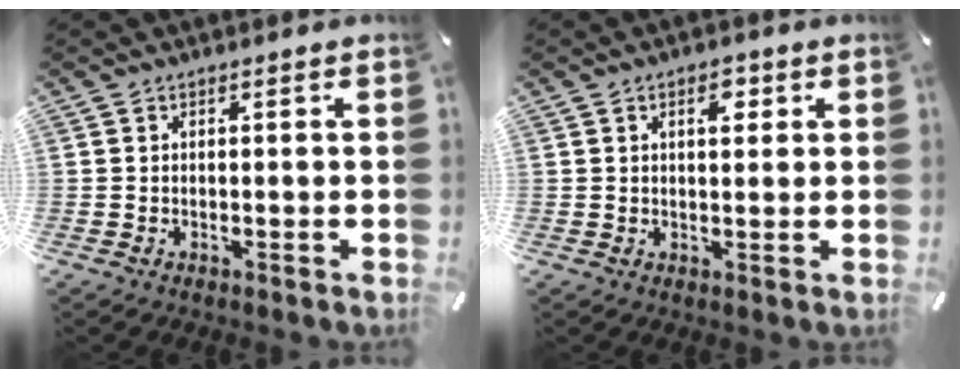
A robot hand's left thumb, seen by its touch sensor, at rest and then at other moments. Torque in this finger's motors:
{"motor_torque": [-0.22, -0.26, 0.11, 0.17, -0.01]}